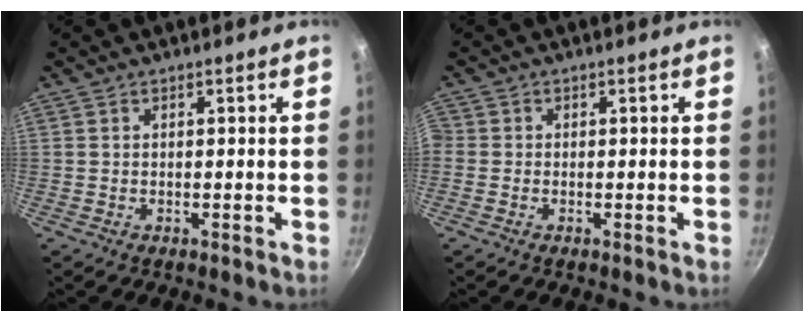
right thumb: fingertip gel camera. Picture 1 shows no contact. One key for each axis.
{"total": 1.2, "fx": -0.4, "fy": 1.0, "fz": 0.3, "tx": -0.006, "ty": 0.001, "tz": -0.012}